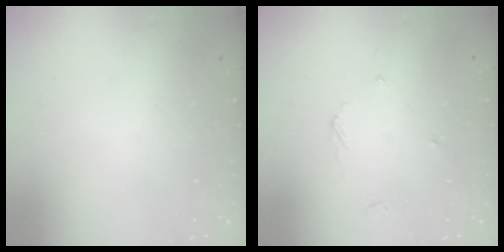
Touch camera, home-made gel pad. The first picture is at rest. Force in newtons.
{"total": 2.6, "press": 2.6, "slide": 0.5}